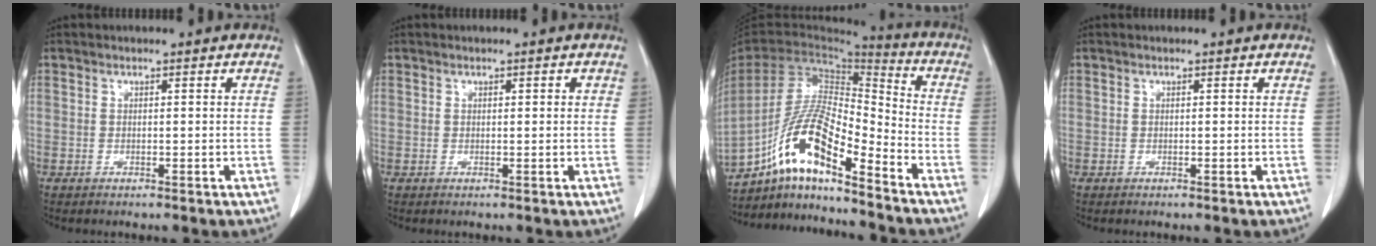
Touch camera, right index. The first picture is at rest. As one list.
[{"total": 1.4, "force": [0.4, 0.7, 1.2], "torque": [-0.026, 0.008, 0.007]}, {"total": 16.4, "force": [-10.3, 3.4, 12.3], "torque": [-0.246, 0.013, -0.186]}, {"total": 0.0}]